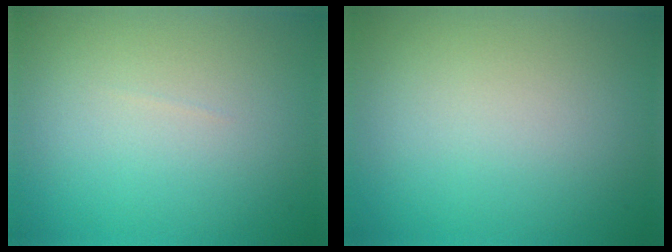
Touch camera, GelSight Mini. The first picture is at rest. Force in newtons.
{"total": 0.0}